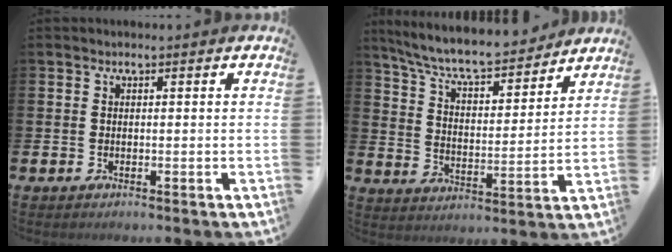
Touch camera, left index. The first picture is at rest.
{"total": 8.7, "force": [8.0, 1.5, 2.9], "torque": [-0.086, -0.059, 0.138]}